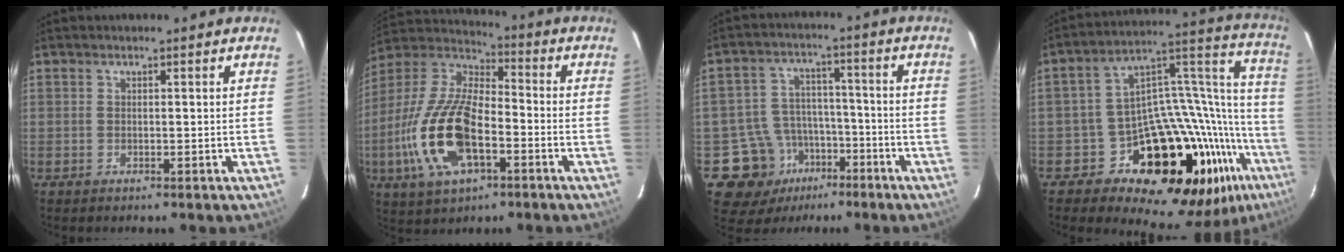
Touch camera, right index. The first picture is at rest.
{"total": 19.3, "force": [-6.0, 8.7, 16.1], "torque": [-0.352, -0.010, -0.115]}
{"total": 11.1, "force": [-6.1, 8.9, 2.8], "torque": [-0.074, 0.030, -0.081]}
{"total": 24.9, "force": [-14.8, 12.8, 15.5], "torque": [-0.193, 0.035, -0.237]}